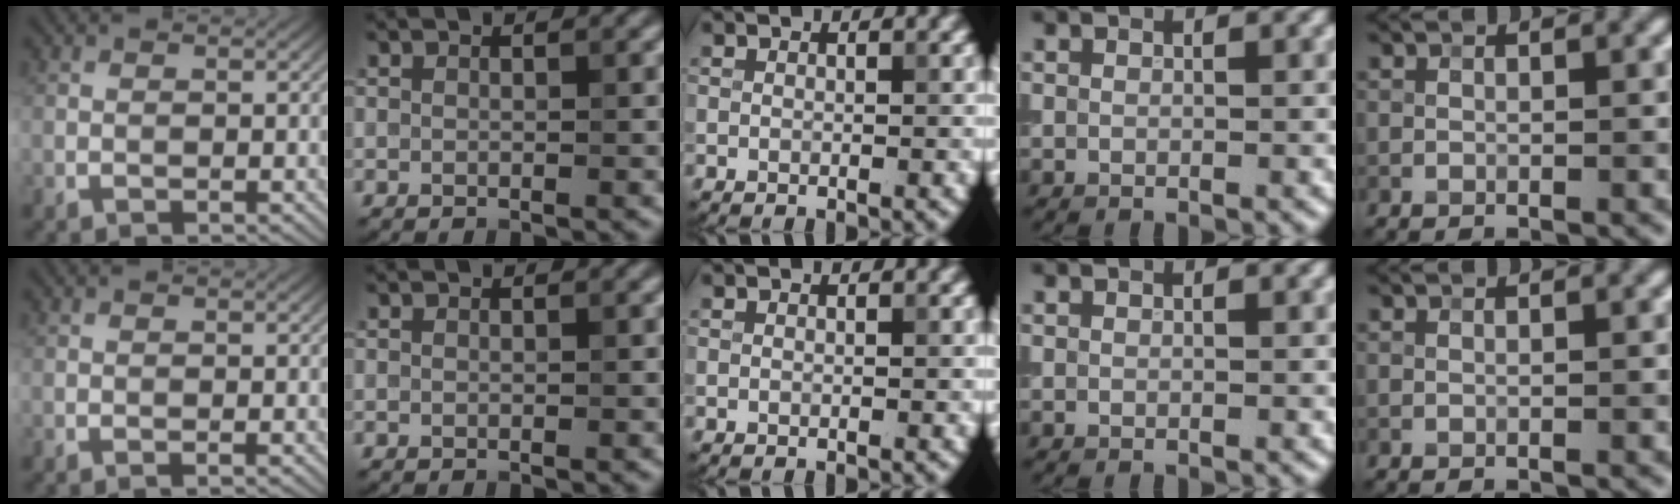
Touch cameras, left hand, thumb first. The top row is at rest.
{}